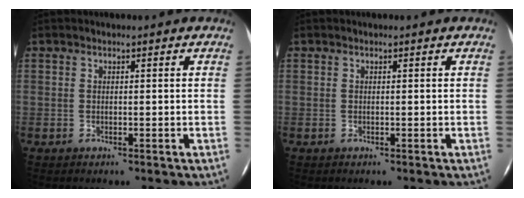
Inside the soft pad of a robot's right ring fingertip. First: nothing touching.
{"total": 0.0}